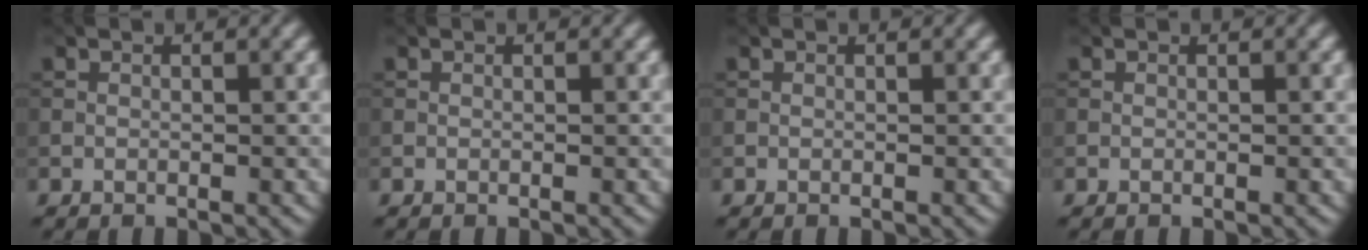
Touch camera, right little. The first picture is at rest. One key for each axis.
{"total": 0.0}
{"total": 0.0}
{"total": 0.0}